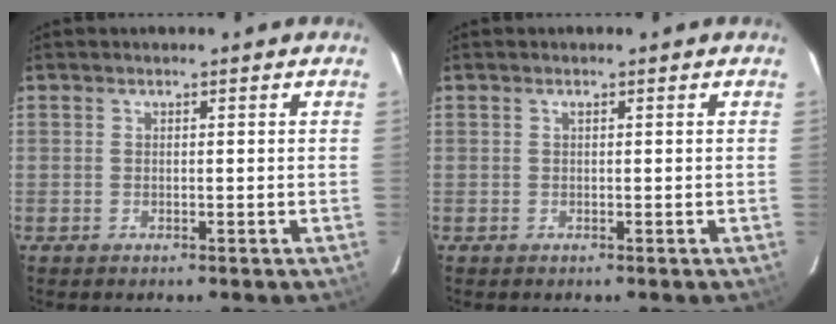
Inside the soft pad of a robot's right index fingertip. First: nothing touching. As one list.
[{"total": 0.0}]